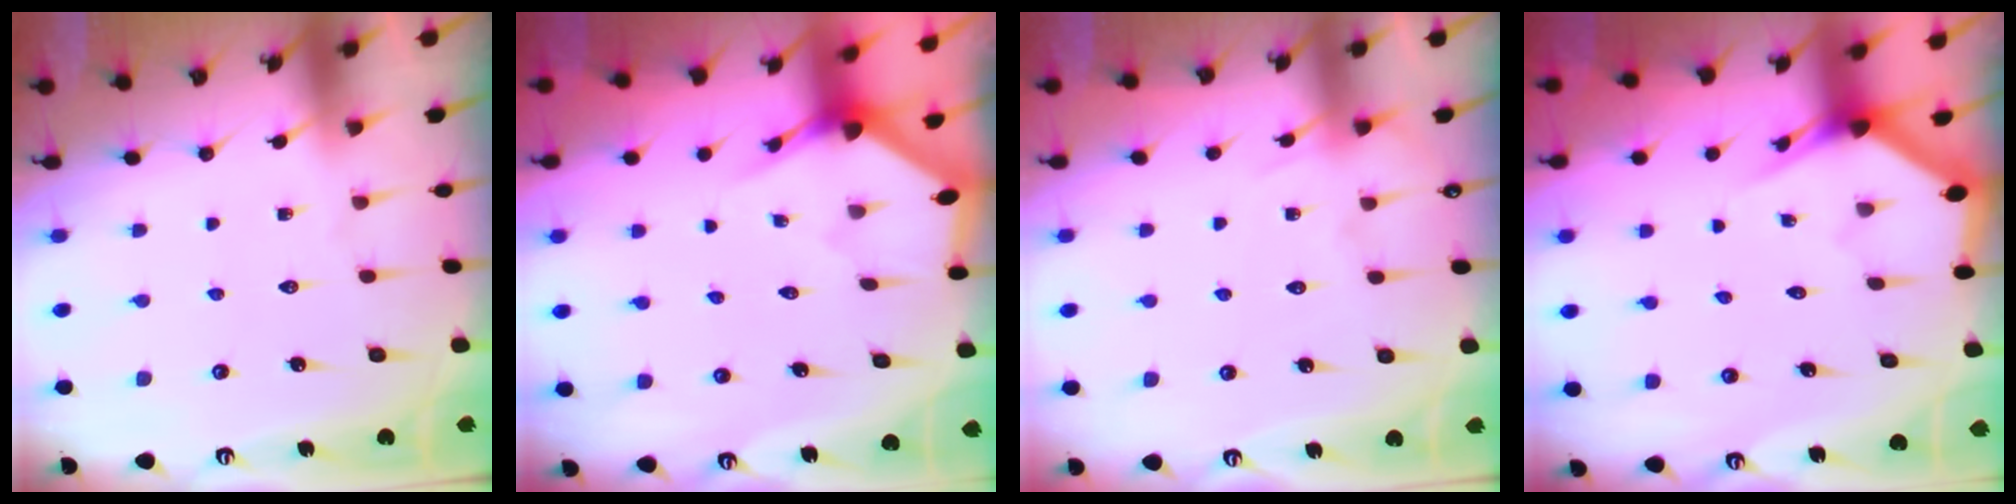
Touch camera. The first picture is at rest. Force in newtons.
{"total": 2.5, "press": 2.5, "slide": 0.2}
{"total": 5.0, "press": 5.0, "slide": 0.6}
{"total": 3.0, "press": 3.0, "slide": 0.1}